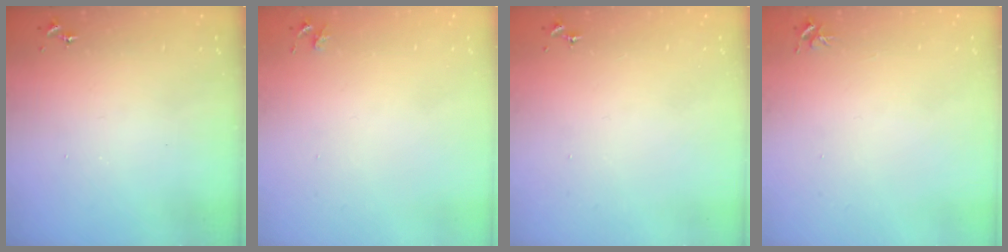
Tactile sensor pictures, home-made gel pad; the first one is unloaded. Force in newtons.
{"total": 3.2, "press": 3.2, "slide": 0.4}
{"total": 0.0}
{"total": 3.5, "press": 3.5, "slide": 0.3}